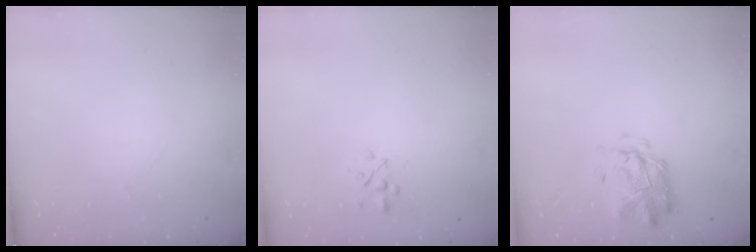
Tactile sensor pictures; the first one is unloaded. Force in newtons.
{"total": 2.2, "press": 2.0, "slide": 0.9}
{"total": 3.0, "press": 2.8, "slide": 1.0}